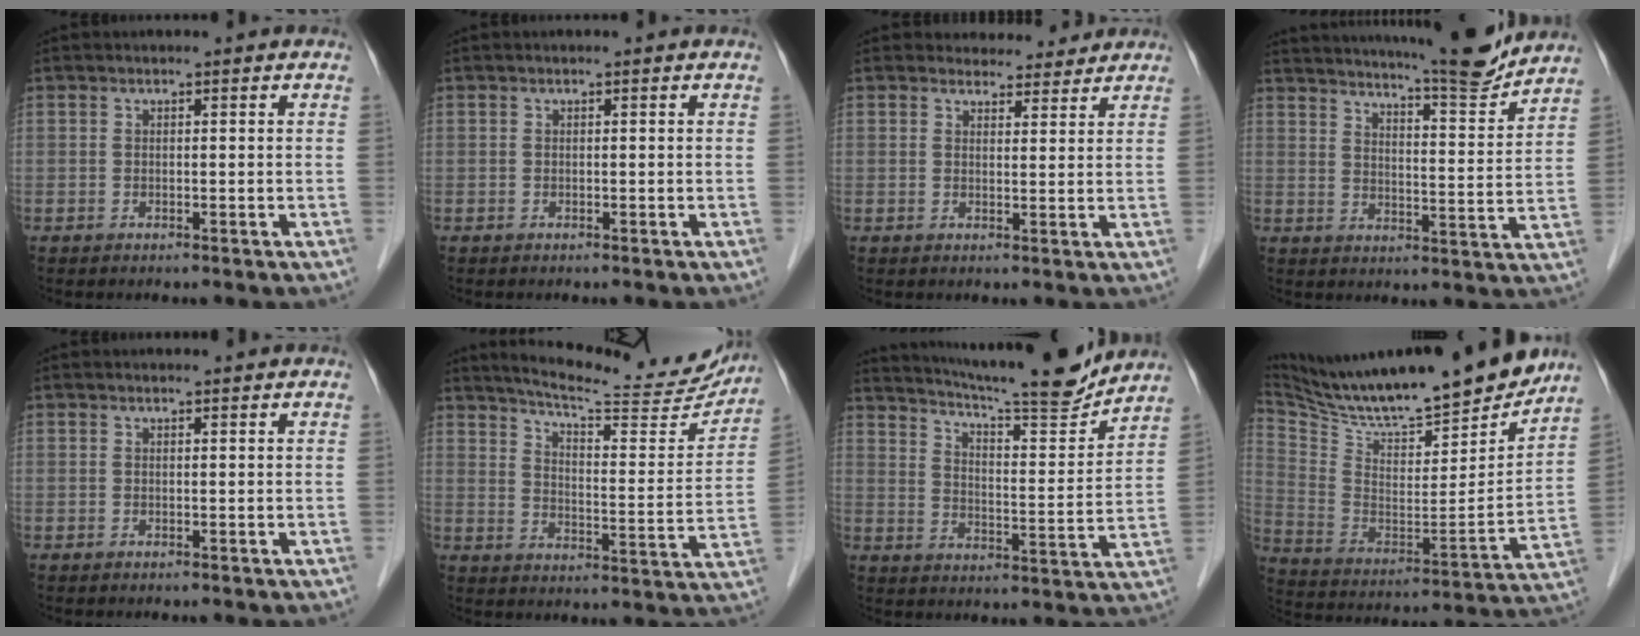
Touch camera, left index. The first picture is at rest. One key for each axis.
{"total": 0.0}
{"total": 4.4, "fx": 4.1, "fy": 1.5, "fz": 0.1, "tx": 0.004, "ty": 0.002, "tz": 0.051}
{"total": 14.9, "fx": 13.9, "fy": 0.1, "fz": 5.4, "tx": -0.088, "ty": -0.031, "tz": 0.189}
{"total": 0.8, "fx": 0.8, "fy": 0.0, "fz": 0.0, "tx": -0.007, "ty": 0.002, "tz": 0.012}
{"total": 15.1, "fx": 14.4, "fy": 1.8, "fz": 4.1, "tx": -0.058, "ty": -0.032, "tz": 0.186}
{"total": 17.0, "fx": 15.8, "fy": 0.3, "fz": 6.1, "tx": -0.105, "ty": -0.033, "tz": 0.225}
{"total": 25.8, "fx": 23.0, "fy": 3.3, "fz": 11.2, "tx": -0.206, "ty": -0.048, "tz": 0.356}